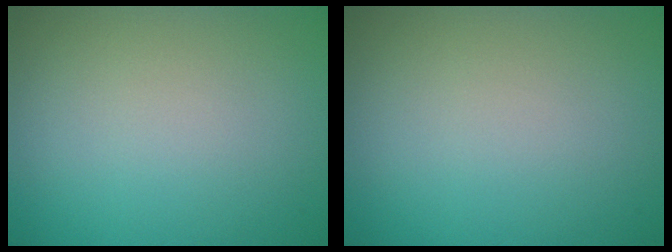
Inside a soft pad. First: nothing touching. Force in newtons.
{"total": 0.0}